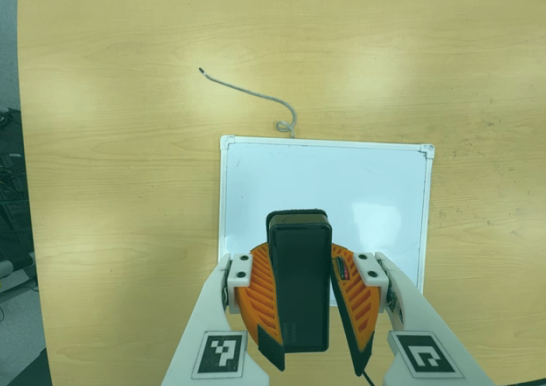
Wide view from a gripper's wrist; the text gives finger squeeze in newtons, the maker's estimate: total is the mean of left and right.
{"total": 11.2, "left": 10.1, "right": 12.3}